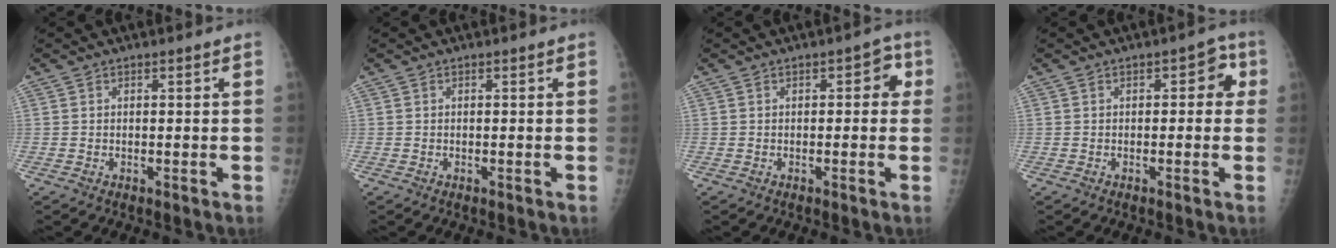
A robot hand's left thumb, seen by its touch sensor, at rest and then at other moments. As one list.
[{"total": 0.0}, {"total": 3.4, "force": [0.6, 2.0, 2.6], "torque": [-0.003, 0.008, -0.005]}, {"total": 3.9, "force": [0.6, 2.4, 3.0], "torque": [-0.005, 0.009, -0.006]}]